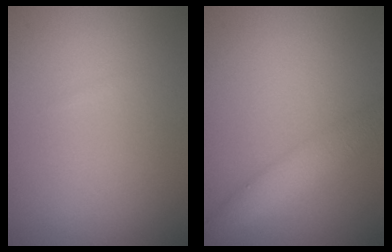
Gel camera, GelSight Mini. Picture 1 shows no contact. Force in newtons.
{"total": 3.4, "press": 3.4, "slide": 0.2}